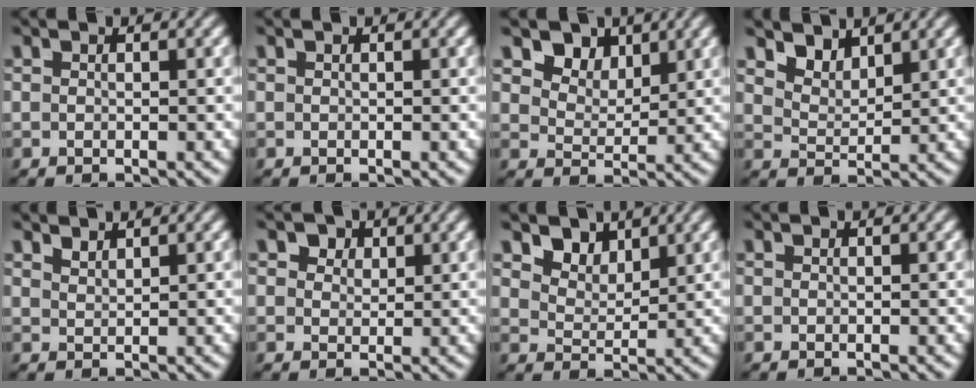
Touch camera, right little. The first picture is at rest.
{"total": 0.0}
{"total": 6.1, "force": [3.3, 4.2, 2.9], "torque": [-0.058, -0.009, 0.054]}
{"total": 2.9, "force": [2.3, 1.2, 1.3], "torque": [-0.027, -0.015, 0.046]}
{"total": 1.7, "force": [1.4, -1.0, -0.1], "torque": [0.012, -0.002, 0.035]}
{"total": 4.0, "force": [1.9, 3.0, 1.8], "torque": [-0.034, -0.005, 0.035]}
{"total": 4.1, "force": [2.7, 2.5, 1.9], "torque": [-0.040, -0.015, 0.050]}
{"total": 0.0}